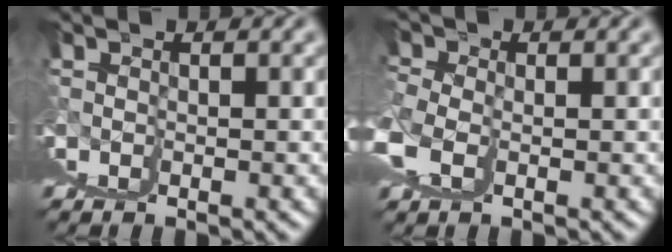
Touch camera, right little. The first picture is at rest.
{"total": 3.3, "force": [2.0, 2.5, 0.9], "torque": [-0.018, 0.004, 0.031]}